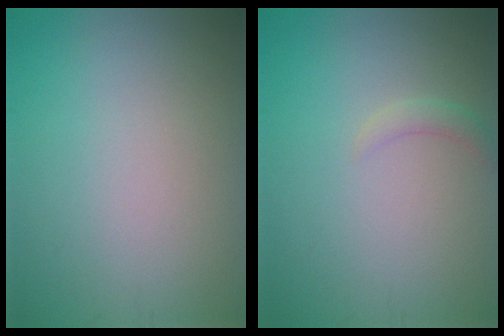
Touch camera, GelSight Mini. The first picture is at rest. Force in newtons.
{"total": 1.1, "press": 1.1, "slide": 0.2}